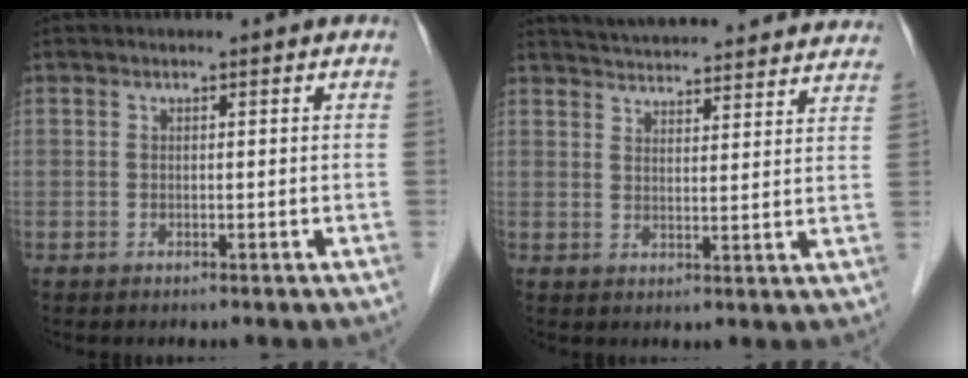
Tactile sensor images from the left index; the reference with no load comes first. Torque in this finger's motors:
{"motor_torque": [0.52, -0.84, 0.10, 0.06]}